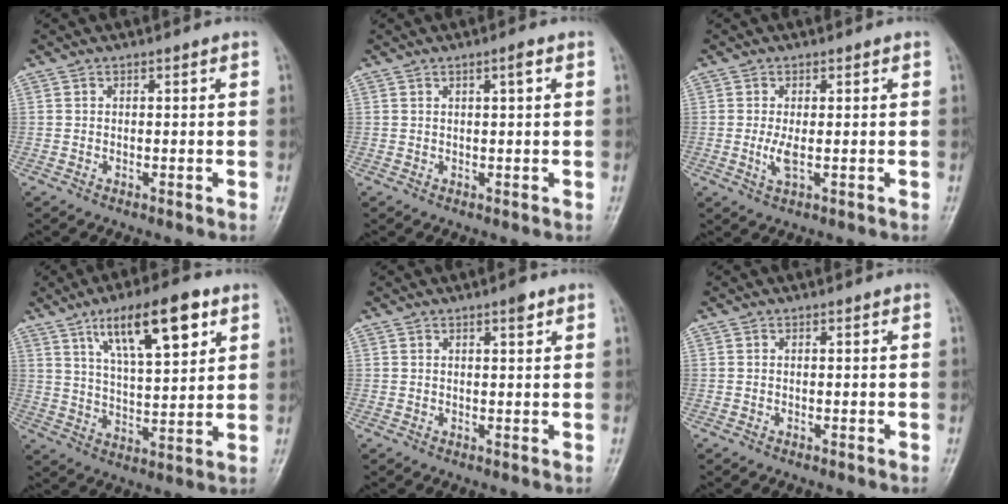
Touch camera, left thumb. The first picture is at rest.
{"total": 1.8, "force": [0.8, 0.2, 1.6], "torque": [-0.028, -0.001, 0.013]}
{"total": 2.8, "force": [-0.2, 0.9, 2.7], "torque": [-0.063, -0.010, -0.001]}
{"total": 15.1, "force": [7.7, 4.9, 12.0], "torque": [-0.174, -0.028, 0.130]}
{"total": 2.0, "force": [1.3, 0.5, 1.5], "torque": [-0.019, -0.005, 0.017]}
{"total": 0.0}